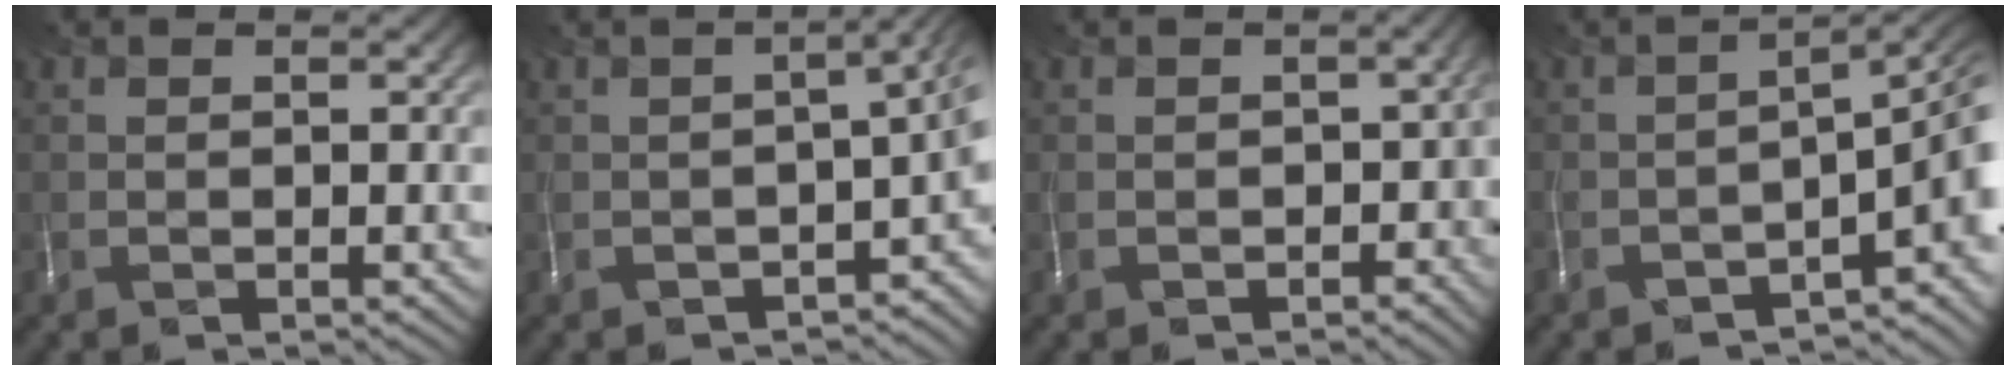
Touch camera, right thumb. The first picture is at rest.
{"total": 5.8, "force": [-2.4, 2.4, 4.8], "torque": [-0.063, -0.020, -0.031]}
{"total": 4.4, "force": [-2.3, 3.0, 2.3], "torque": [-0.030, -0.020, -0.036]}
{"total": 7.2, "force": [-4.2, 2.4, 5.3], "torque": [-0.061, -0.016, -0.066]}